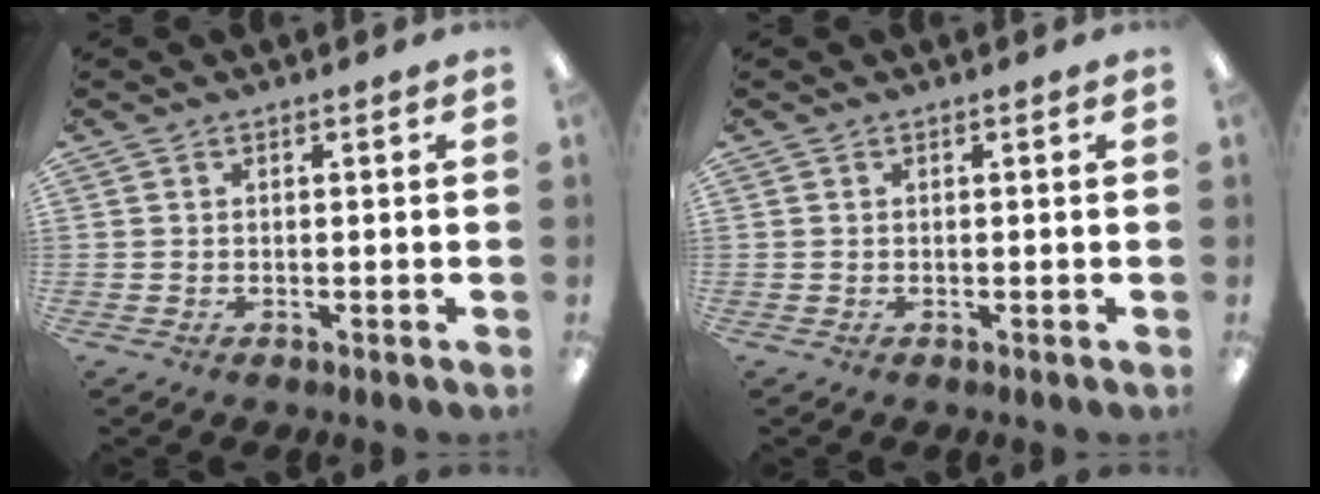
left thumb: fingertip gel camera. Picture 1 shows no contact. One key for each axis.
{"total": 0.0}